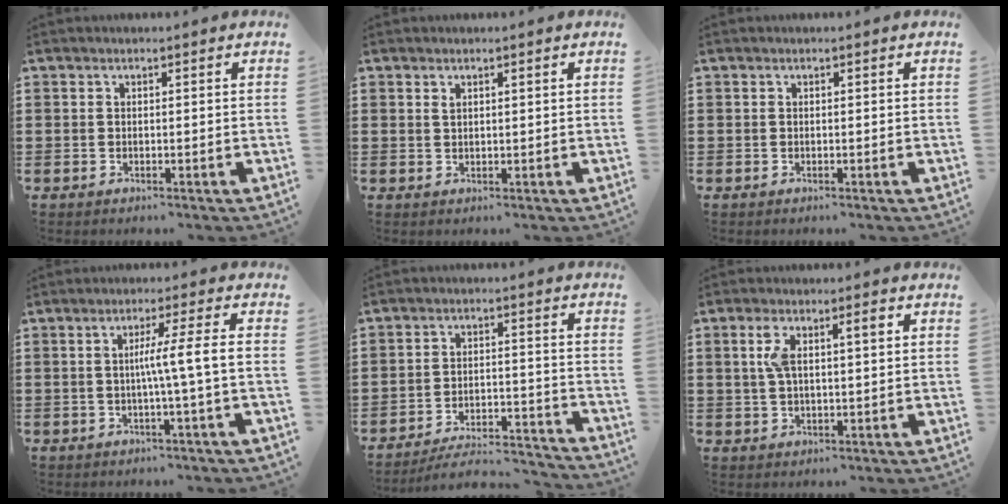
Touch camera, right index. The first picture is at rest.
{"total": 1.0, "force": [0.5, 0.3, 0.8], "torque": [-0.017, 0.003, 0.008]}
{"total": 0.0}
{"total": 5.2, "force": [-0.5, -0.9, 5.1], "torque": [-0.092, -0.008, -0.016]}
{"total": 5.3, "force": [-5.0, 0.8, 1.4], "torque": [-0.030, 0.001, -0.102]}
{"total": 4.9, "force": [1.3, 1.6, 4.4], "torque": [-0.097, 0.006, 0.017]}